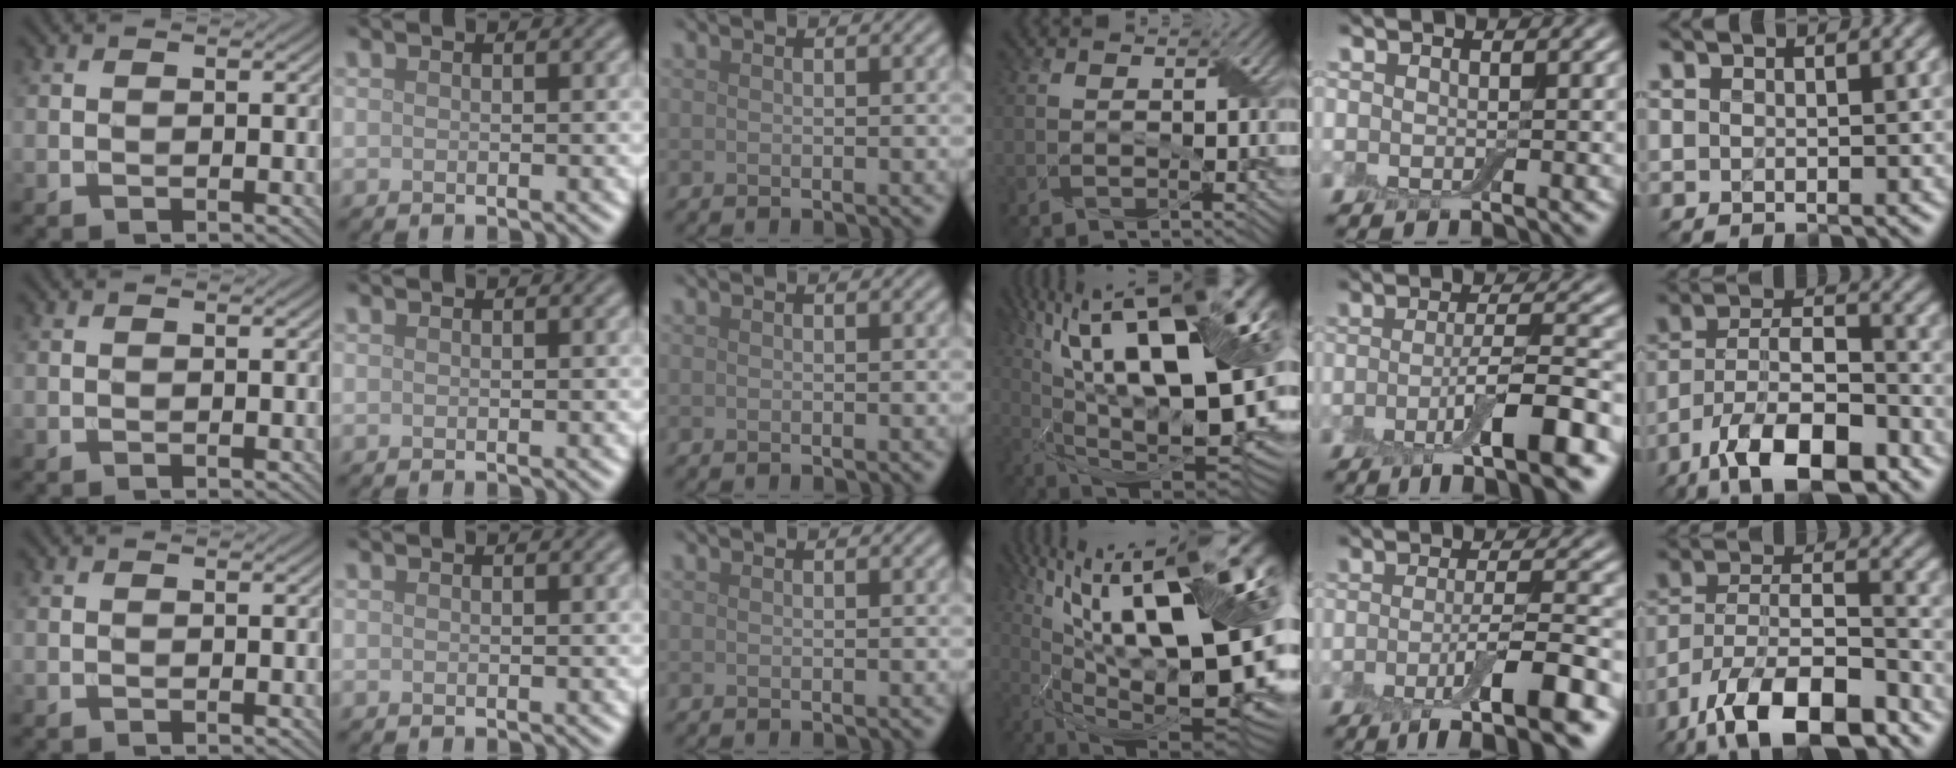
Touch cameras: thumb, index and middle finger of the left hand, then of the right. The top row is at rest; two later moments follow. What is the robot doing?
{"motion": "wrap", "object": "adhesive wrap"}